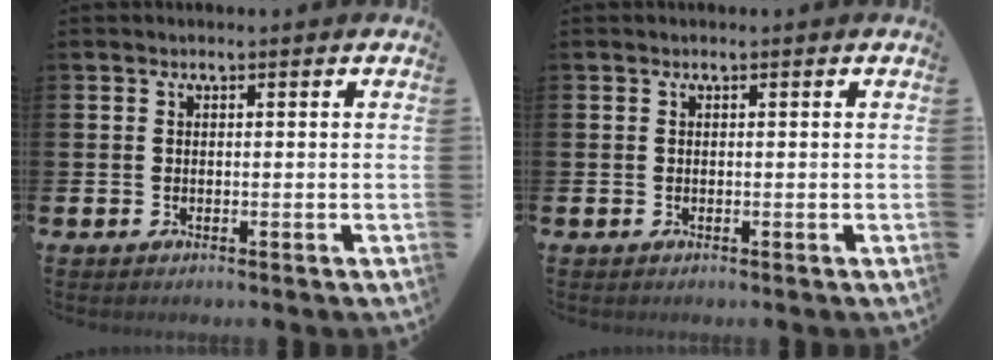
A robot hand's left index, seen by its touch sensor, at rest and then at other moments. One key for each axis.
{"total": 0.0}